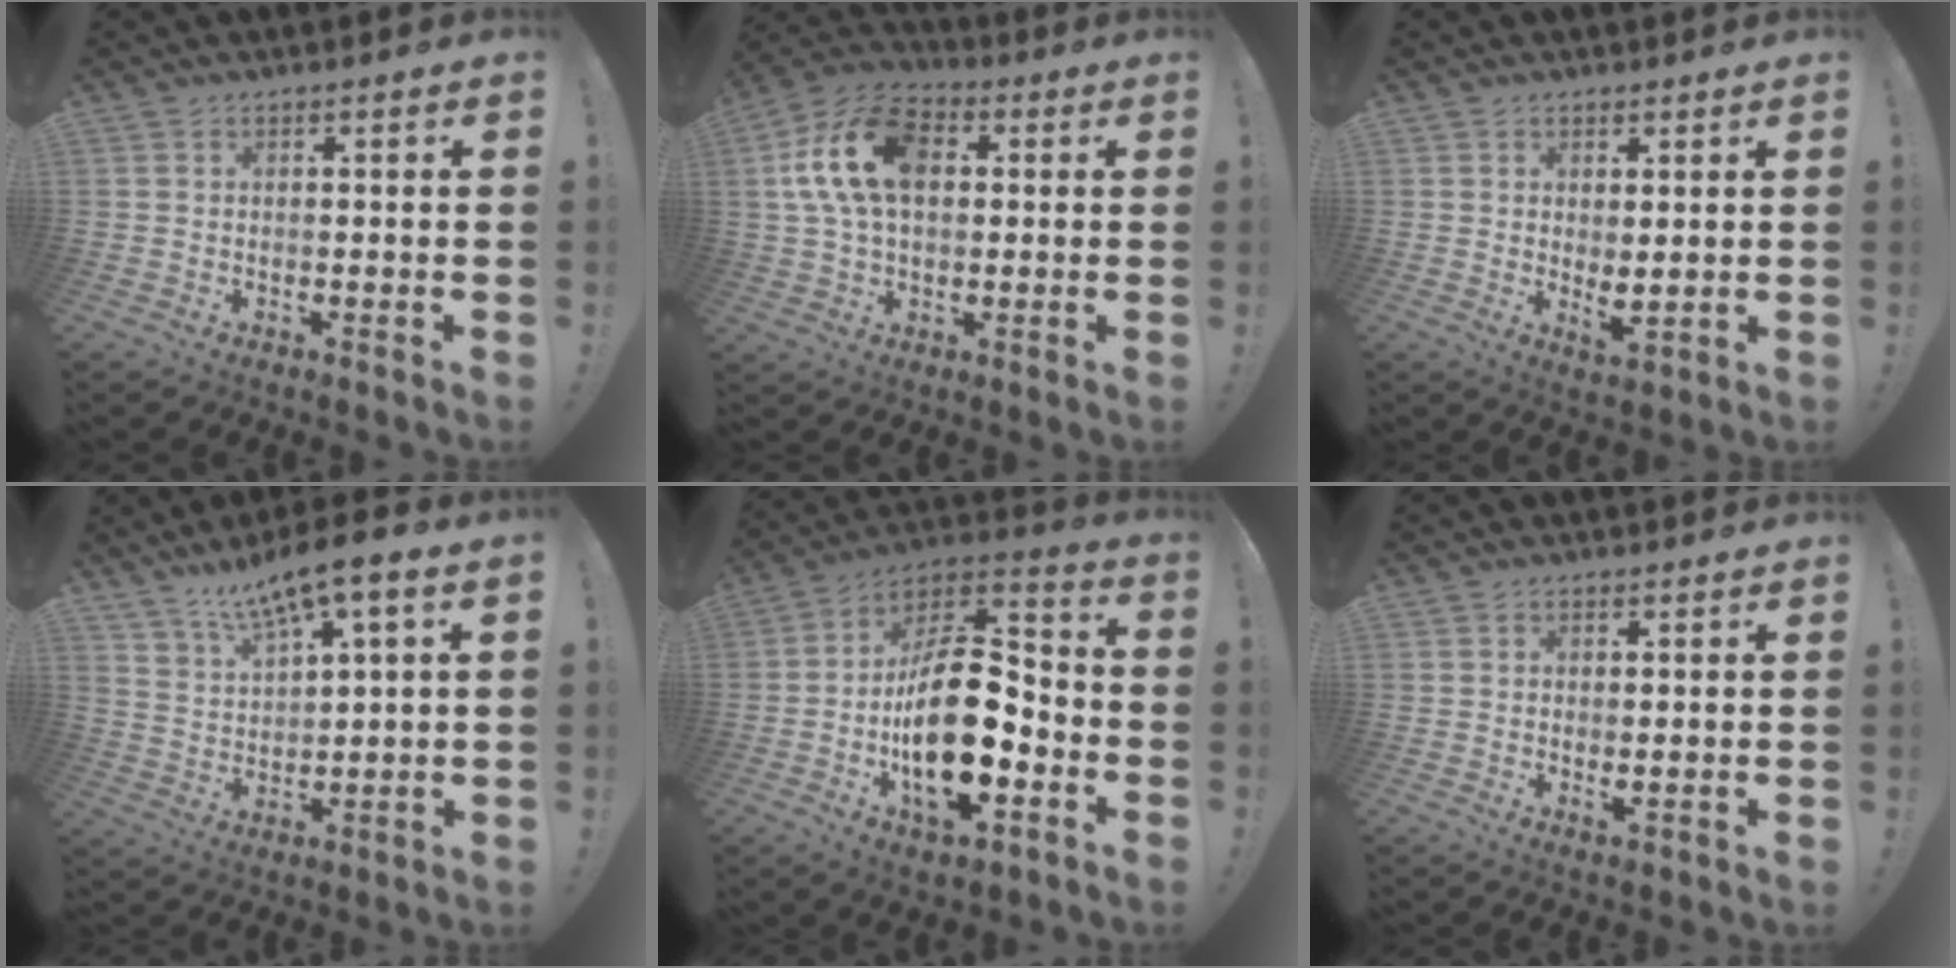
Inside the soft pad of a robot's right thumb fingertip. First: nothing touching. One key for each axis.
{"total": 17.3, "fx": 3.2, "fy": 11.3, "fz": 12.7, "tx": -0.234, "ty": 0.014, "tz": 0.060}
{"total": 3.9, "fx": 1.2, "fy": 1.5, "fz": 3.4, "tx": -0.045, "ty": -0.016, "tz": 0.024}
{"total": 9.4, "fx": 7.1, "fy": 2.0, "fz": 5.9, "tx": -0.111, "ty": -0.041, "tz": 0.125}
{"total": 23.4, "fx": -5.4, "fy": 11.5, "fz": 19.6, "tx": -0.351, "ty": 0.028, "tz": -0.082}
{"total": 1.4, "fx": 0.4, "fy": 0.6, "fz": 1.3, "tx": -0.022, "ty": -0.002, "tz": 0.009}